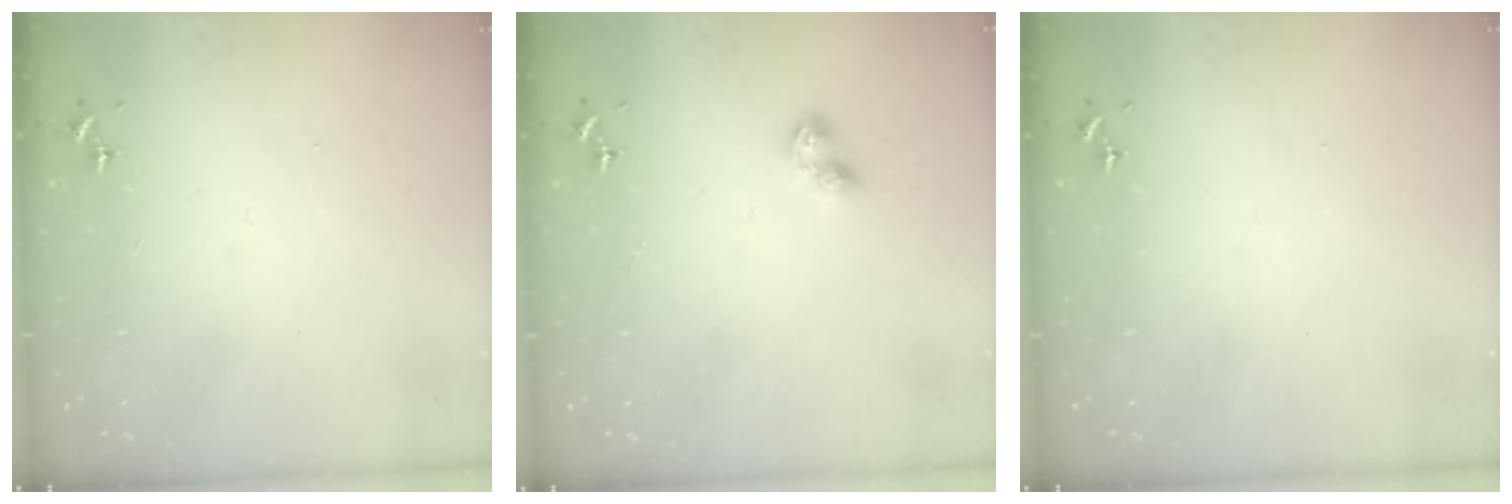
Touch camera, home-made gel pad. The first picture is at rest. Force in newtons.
{"total": 5.2, "press": 5.1, "slide": 0.5}
{"total": 0.0}